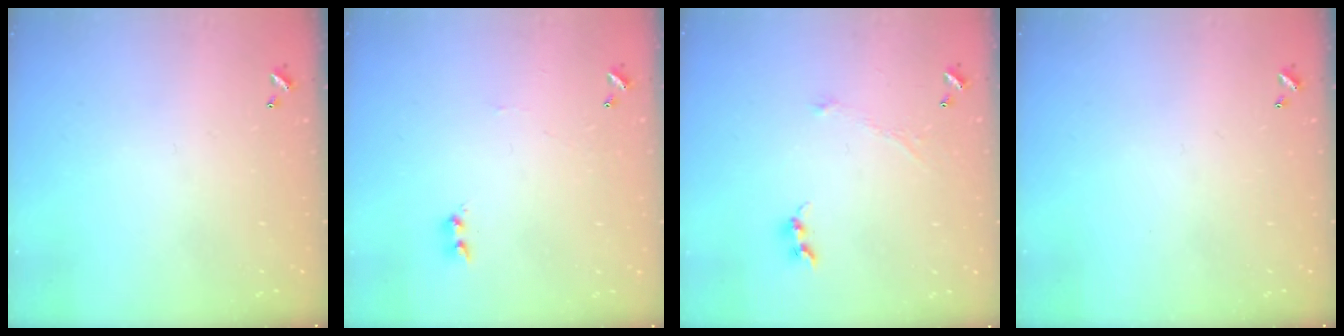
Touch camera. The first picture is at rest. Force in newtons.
{"total": 3.8, "press": 3.8, "slide": 0.5}
{"total": 1.2, "press": 1.2, "slide": 0.1}
{"total": 0.0}